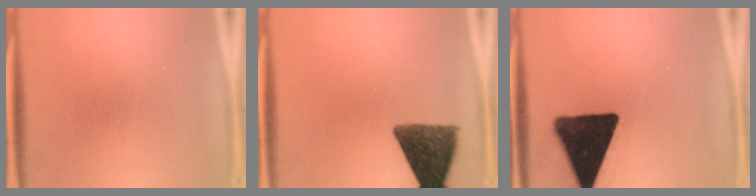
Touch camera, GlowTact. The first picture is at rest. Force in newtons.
{"total": 11.0}
{"total": 18.4}